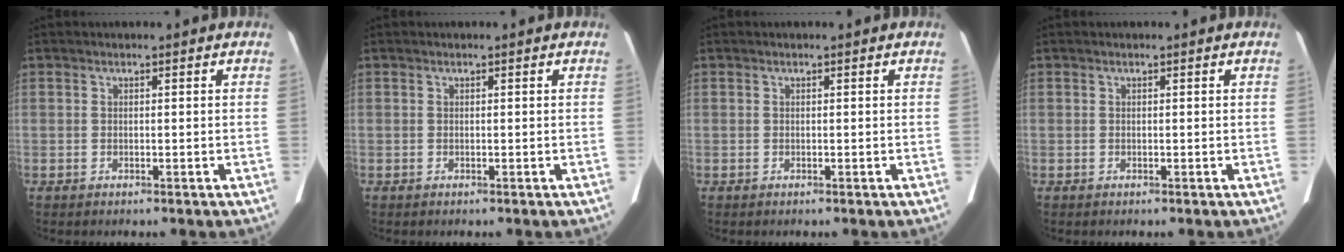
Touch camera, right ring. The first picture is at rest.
{"total": 0.0}
{"total": 0.0}
{"total": 0.0}